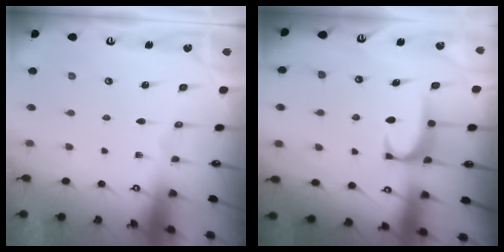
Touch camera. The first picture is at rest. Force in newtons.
{"total": 1.8, "press": 1.8, "slide": 0.5}